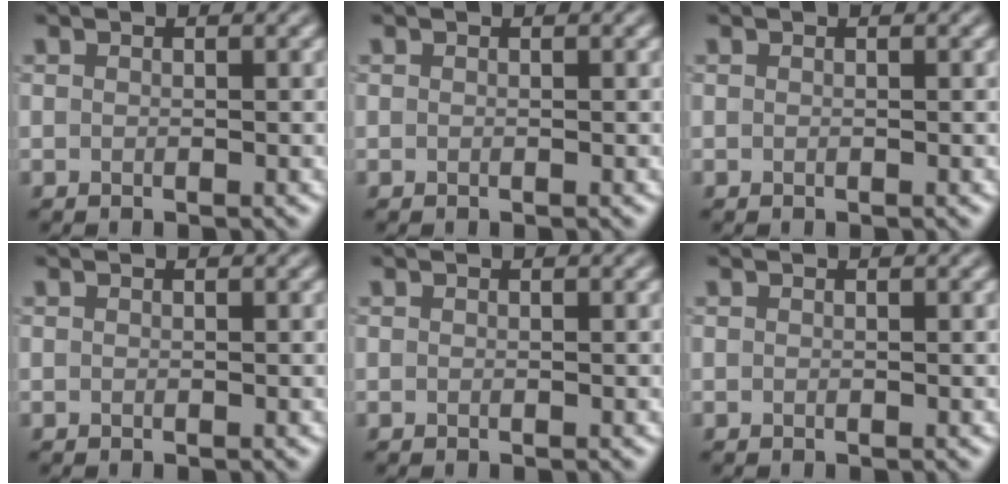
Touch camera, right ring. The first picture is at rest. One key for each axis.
{"total": 0.0}
{"total": 0.0}
{"total": 0.0}
{"total": 0.0}
{"total": 0.0}